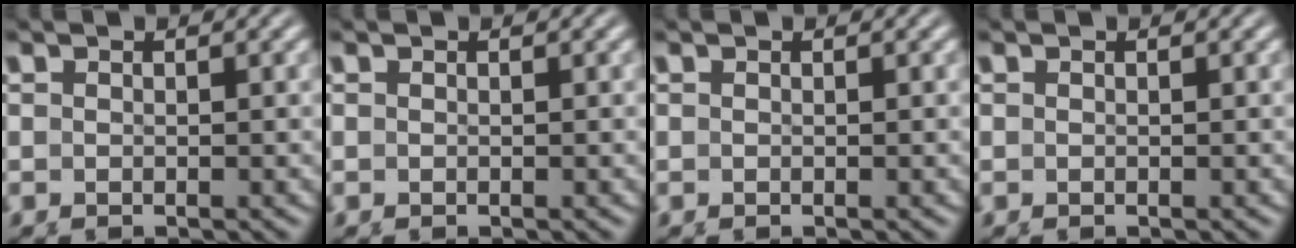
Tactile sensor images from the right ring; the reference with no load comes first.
{"total": 0.0}
{"total": 0.0}
{"total": 0.0}